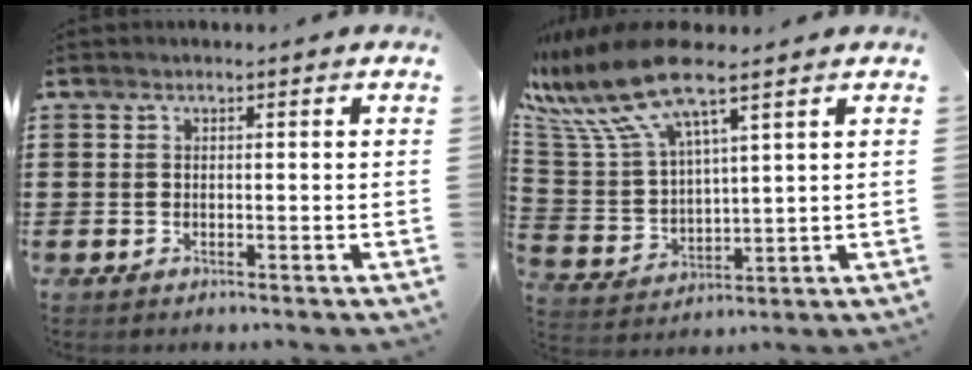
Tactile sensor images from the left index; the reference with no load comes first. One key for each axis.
{"total": 11.9, "fx": 8.7, "fy": 2.4, "fz": 7.8, "tx": -0.198, "ty": -0.033, "tz": 0.149}